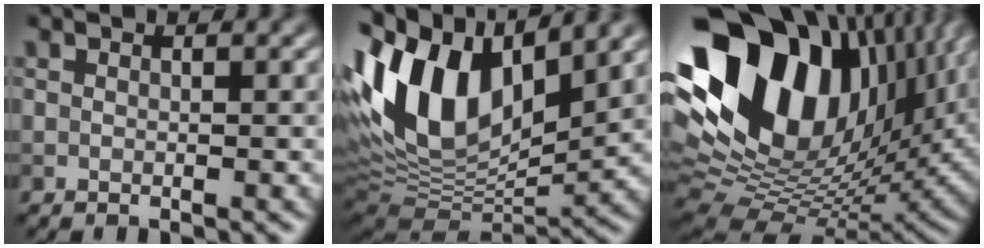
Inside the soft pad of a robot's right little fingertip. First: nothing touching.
{"total": 14.5, "force": [4.4, 7.8, 11.4], "torque": [-0.220, 0.018, 0.073]}
{"total": 19.5, "force": [7.6, 12.0, 13.4], "torque": [-0.268, 0.033, 0.132]}